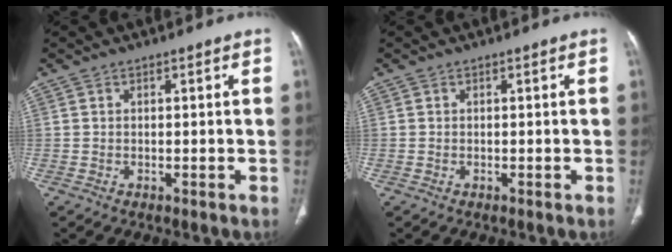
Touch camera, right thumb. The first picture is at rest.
{"total": 0.0}